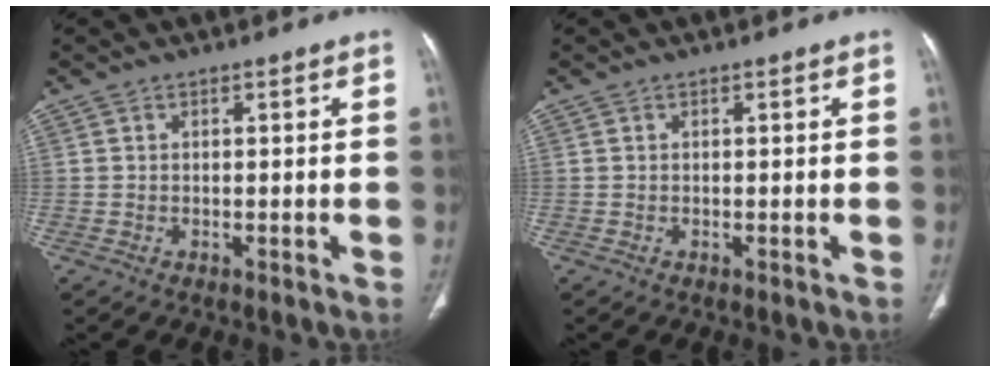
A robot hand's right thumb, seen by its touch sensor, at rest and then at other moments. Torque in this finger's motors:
{"motor_torque": [-0.05, 0.04, -0.10, 0.10, 0.02]}